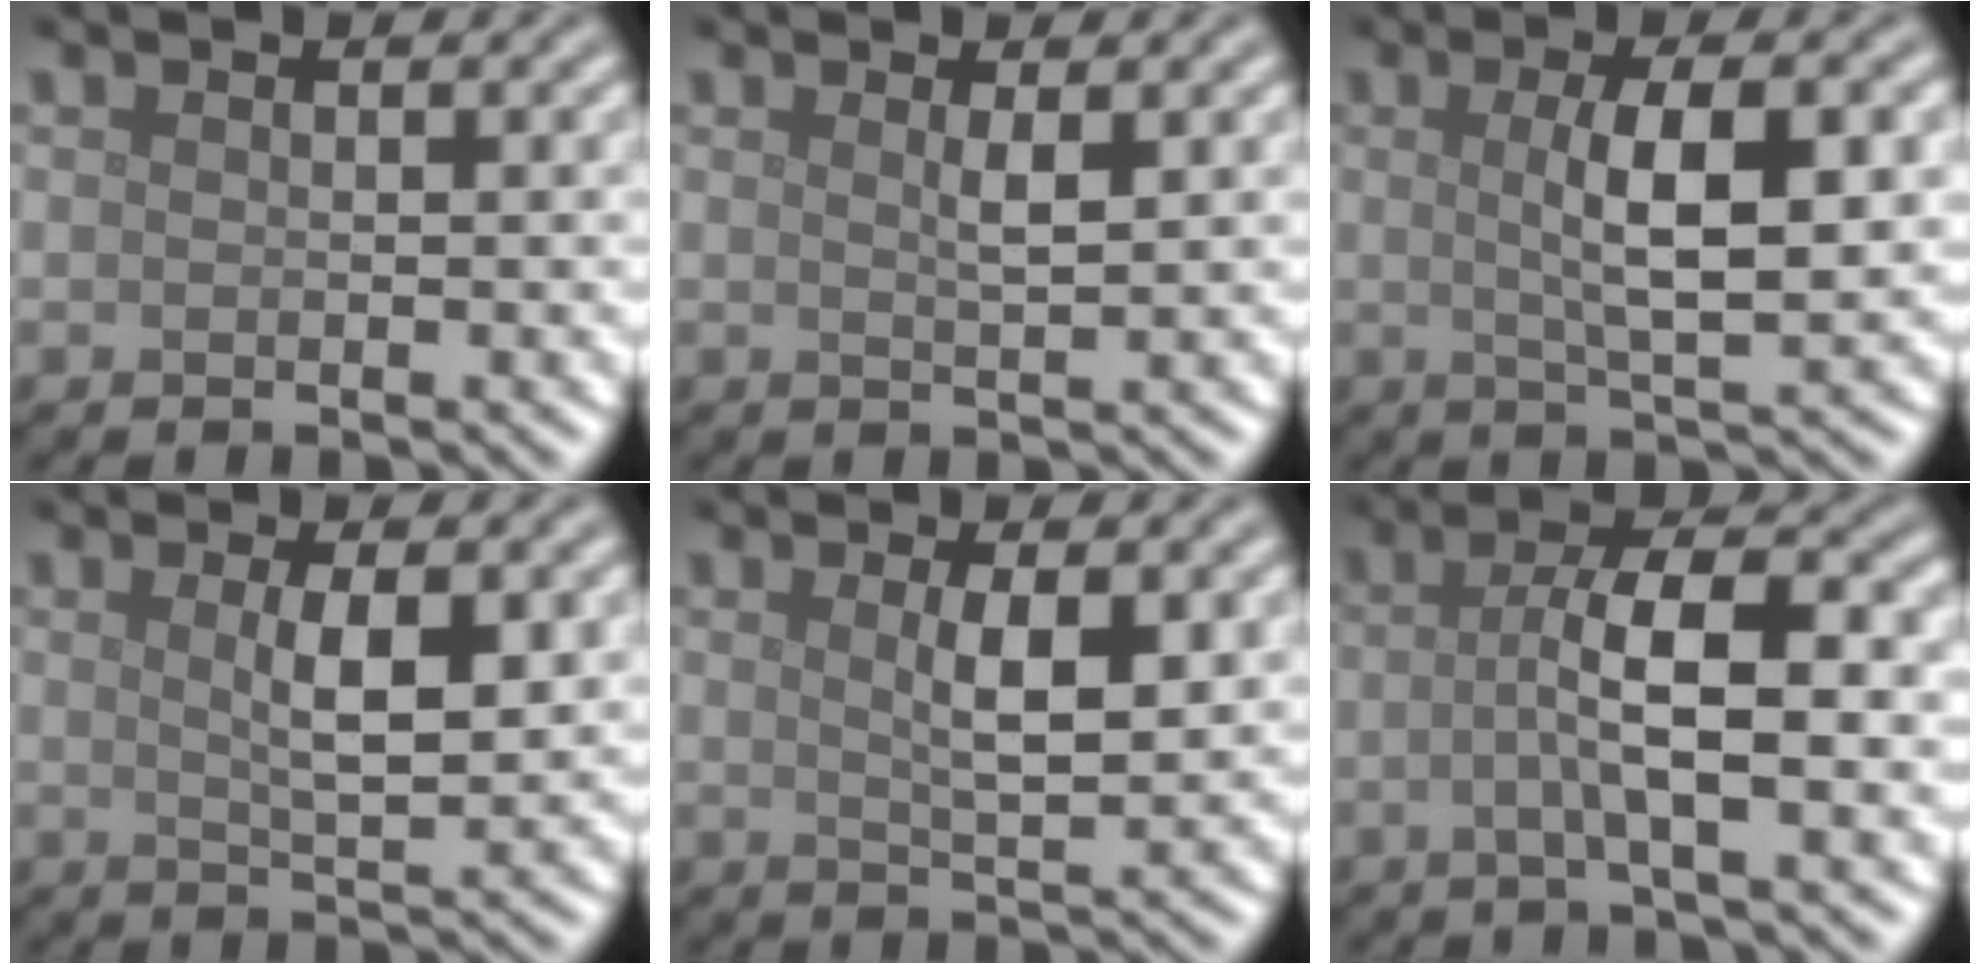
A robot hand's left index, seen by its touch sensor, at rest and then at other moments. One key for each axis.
{"total": 1.4, "fx": 0.6, "fy": 0.2, "fz": 1.2, "tx": -0.020, "ty": -0.001, "tz": 0.007}
{"total": 5.9, "fx": 0.7, "fy": 1.5, "fz": 5.7, "tx": -0.093, "ty": 0.006, "tz": 0.013}
{"total": 3.6, "fx": 0.8, "fy": 0.9, "fz": 3.4, "tx": -0.059, "ty": -0.002, "tz": 0.016}
{"total": 3.3, "fx": 0.9, "fy": 0.8, "fz": 3.1, "tx": -0.053, "ty": -0.002, "tz": 0.017}
{"total": 5.9, "fx": -0.4, "fy": 1.3, "fz": 5.8, "tx": -0.097, "ty": 0.014, "tz": -0.013}